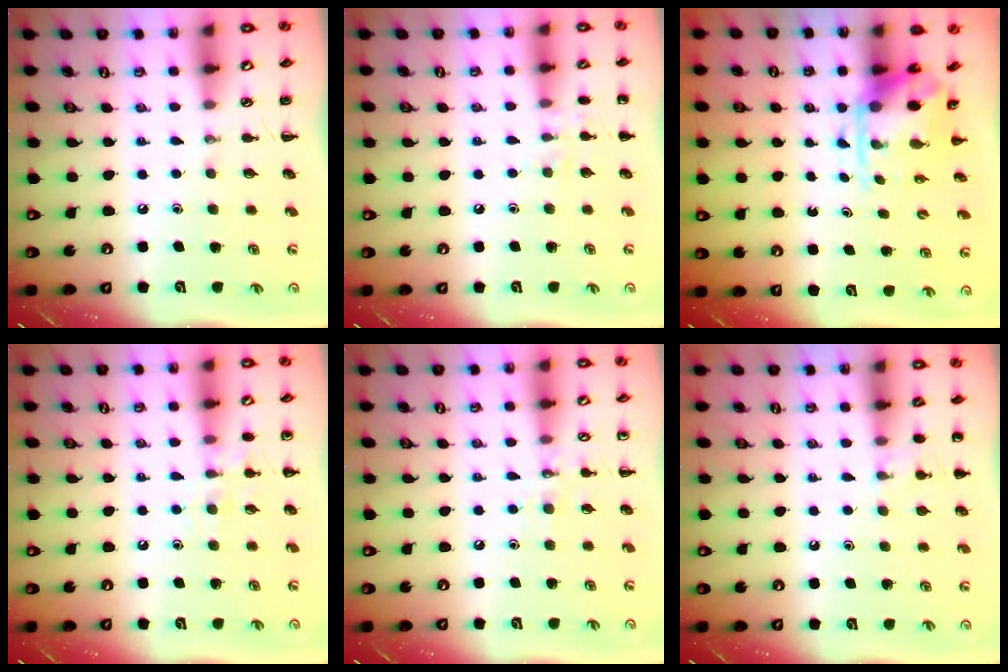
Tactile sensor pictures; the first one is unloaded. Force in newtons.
{"total": 6.9, "press": 6.6, "slide": 2.0}
{"total": 3.7, "press": 3.6, "slide": 0.9}
{"total": 7.4, "press": 7.3, "slide": 1.0}
{"total": 7.2, "press": 7.0, "slide": 1.7}
{"total": 6.3, "press": 6.1, "slide": 1.8}